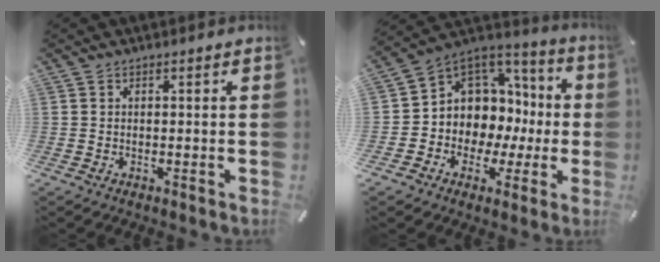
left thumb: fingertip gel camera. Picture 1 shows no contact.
{"total": 7.8, "force": [1.2, 7.6, 1.4], "torque": [-0.030, -0.046, 0.032]}